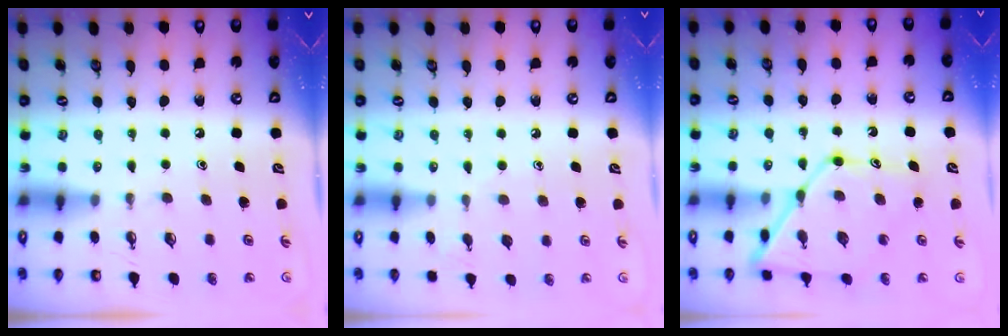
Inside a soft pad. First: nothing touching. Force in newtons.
{"total": 5.9, "press": 5.8, "slide": 0.5}
{"total": 13.6, "press": 13.6, "slide": 1.1}